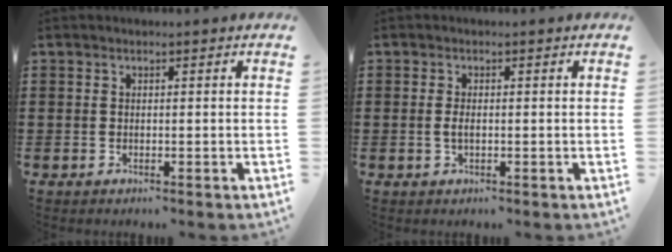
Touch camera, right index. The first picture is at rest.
{"total": 1.5, "force": [-0.2, 0.6, 1.3], "torque": [-0.033, 0.001, -0.007]}